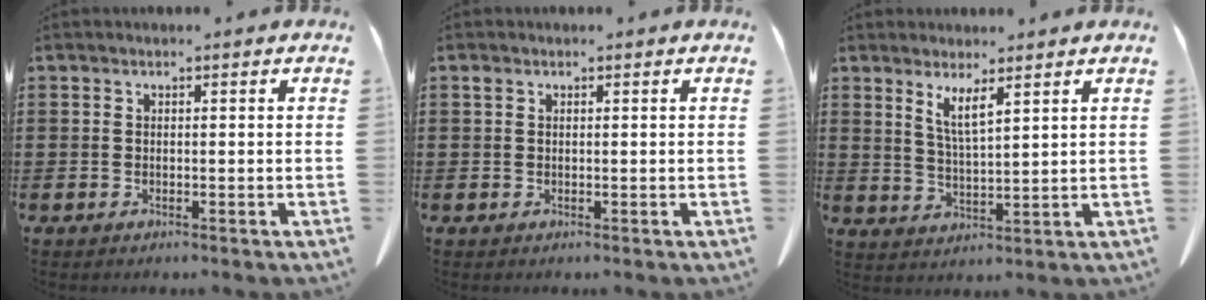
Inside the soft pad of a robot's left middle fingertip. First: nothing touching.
{"total": 0.6, "force": [0.3, 0.4, 0.4], "torque": [-0.010, 0.002, 0.006]}
{"total": 4.1, "force": [2.8, 0.3, 3.0], "torque": [-0.069, -0.003, 0.050]}